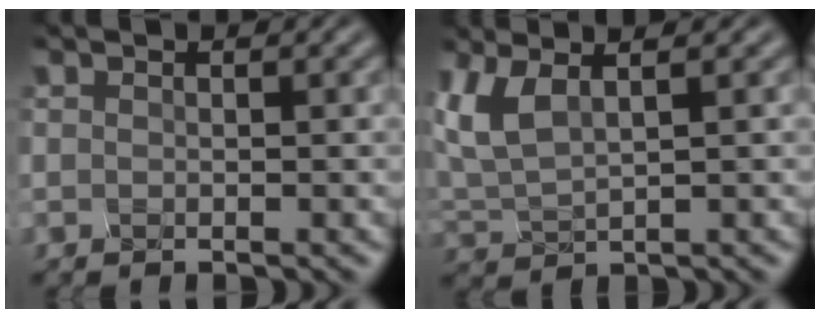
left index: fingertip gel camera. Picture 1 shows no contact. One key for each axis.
{"total": 2.5, "fx": 2.2, "fy": 0.2, "fz": 1.2, "tx": -0.058, "ty": 0.007, "tz": 0.059}